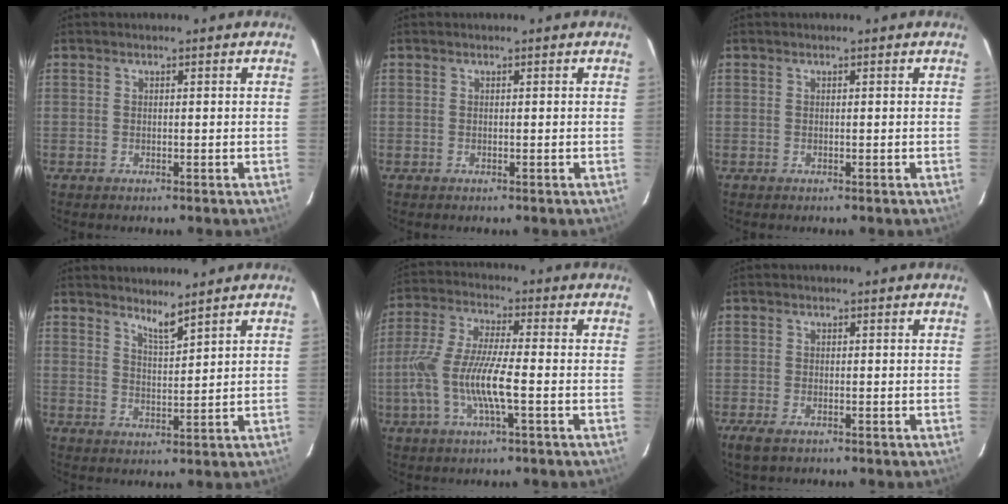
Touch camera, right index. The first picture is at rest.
{"total": 0.0}
{"total": 0.0}
{"total": 3.8, "force": [3.3, 0.0, 1.8], "torque": [-0.032, -0.006, 0.056]}
{"total": 12.3, "force": [-3.0, 2.2, 11.7], "torque": [-0.247, -0.005, -0.058]}
{"total": 3.5, "force": [-2.3, 1.5, 2.2], "torque": [-0.049, -0.012, -0.042]}